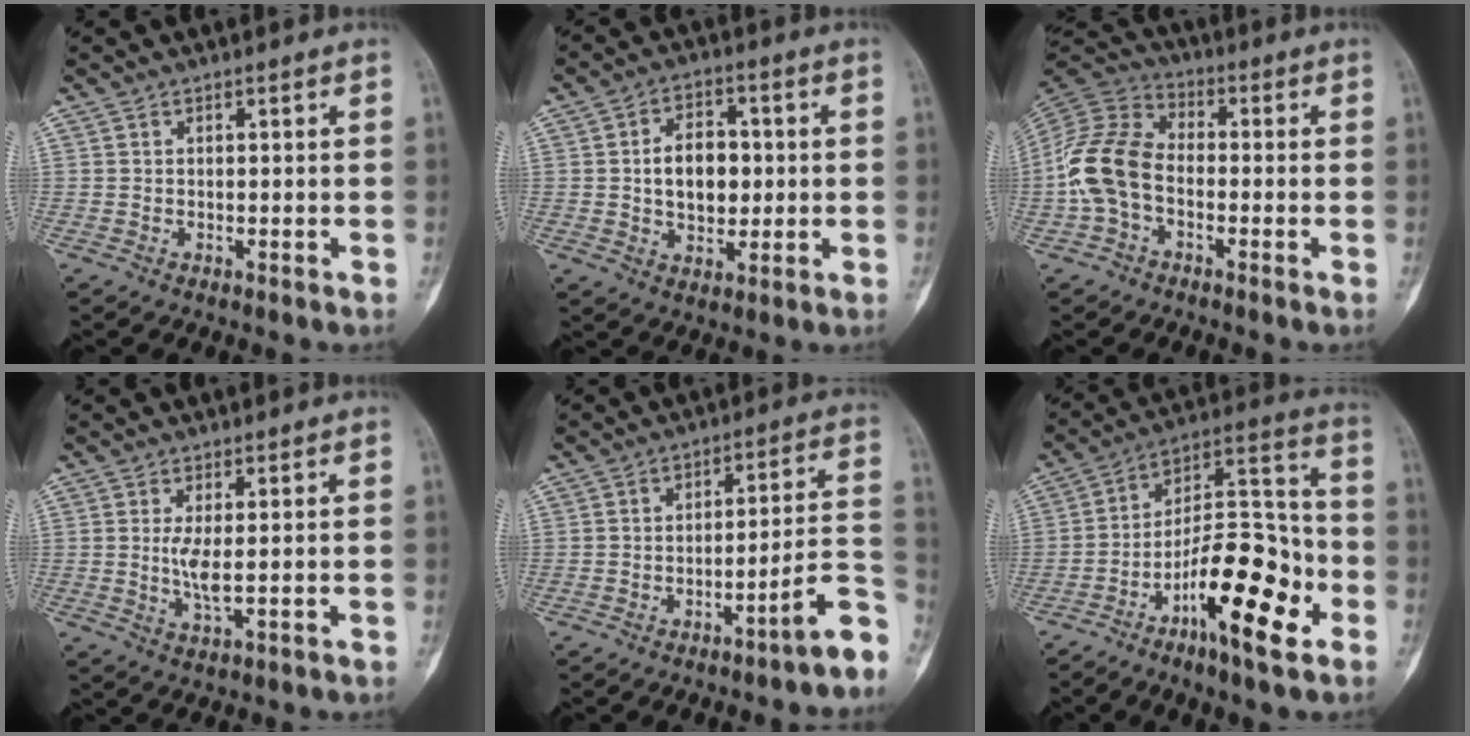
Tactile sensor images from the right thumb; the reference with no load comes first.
{"total": 9.6, "force": [0.4, 6.4, 7.2], "torque": [-0.085, 0.008, 0.005]}
{"total": 13.0, "force": [-2.6, 8.7, 9.3], "torque": [-0.188, 0.034, -0.064]}
{"total": 3.9, "force": [0.2, 0.8, 3.8], "torque": [-0.092, -0.015, 0.005]}
{"total": 10.8, "force": [-6.1, 1.4, 8.8], "torque": [-0.096, 0.068, -0.087]}
{"total": 19.4, "force": [-8.4, 6.3, 16.3], "torque": [-0.250, 0.061, -0.138]}